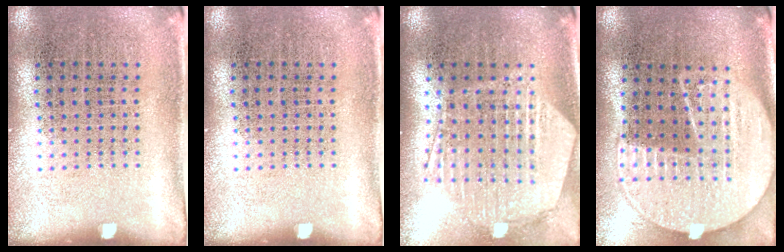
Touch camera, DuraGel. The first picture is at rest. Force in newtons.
{"total": 0.0}
{"total": 1.4, "press": 1.4, "slide": 0.4}
{"total": 2.2, "press": 1.9, "slide": 1.0}